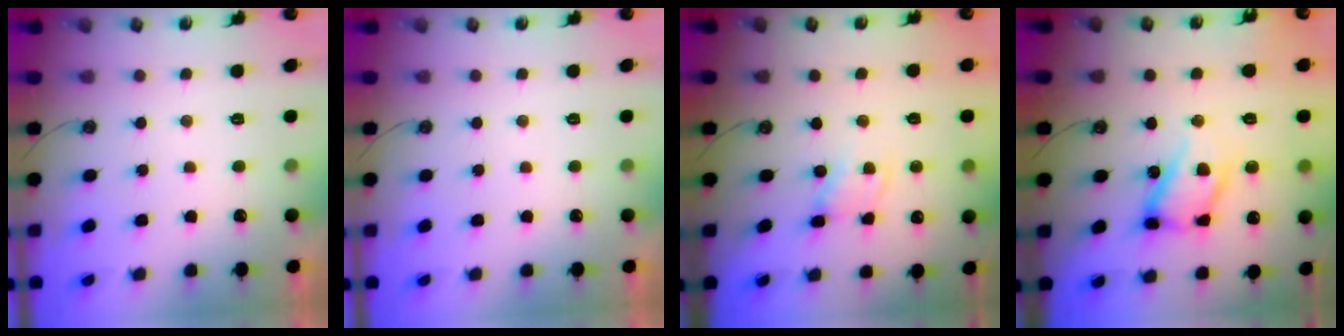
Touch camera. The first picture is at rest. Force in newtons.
{"total": 0.0}
{"total": 1.4, "press": 1.4, "slide": 0.2}
{"total": 16.1, "press": 16.0, "slide": 1.4}